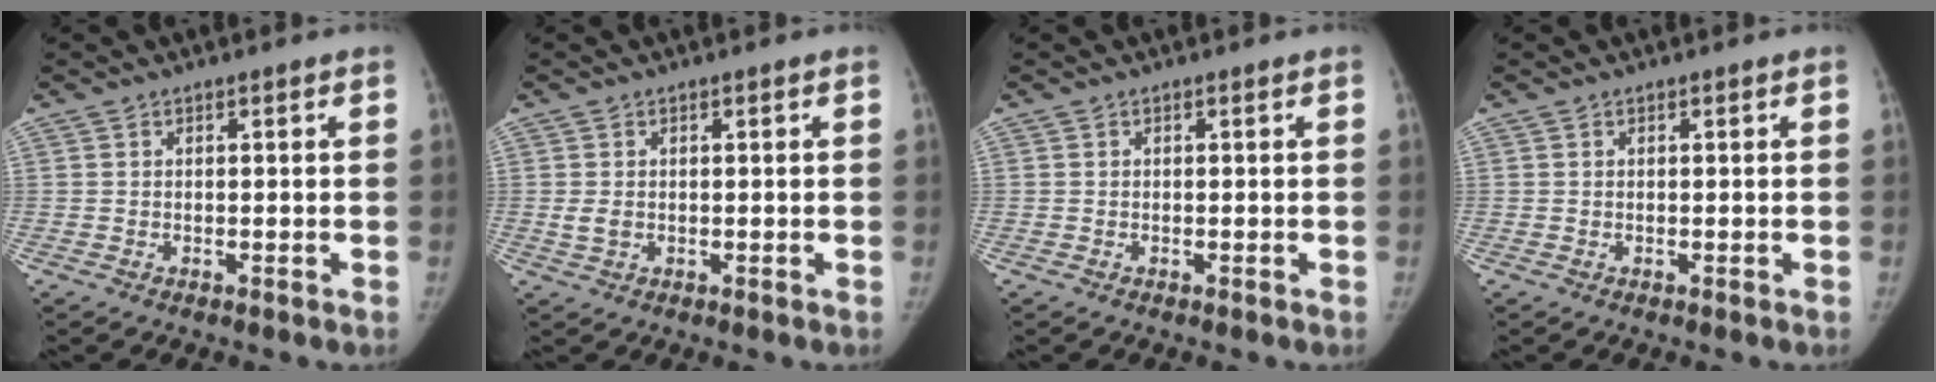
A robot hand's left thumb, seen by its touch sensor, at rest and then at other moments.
{"total": 1.9, "force": [0.1, 1.4, 1.3], "torque": [-0.021, -0.002, 0.004]}
{"total": 0.0}
{"total": 0.0}